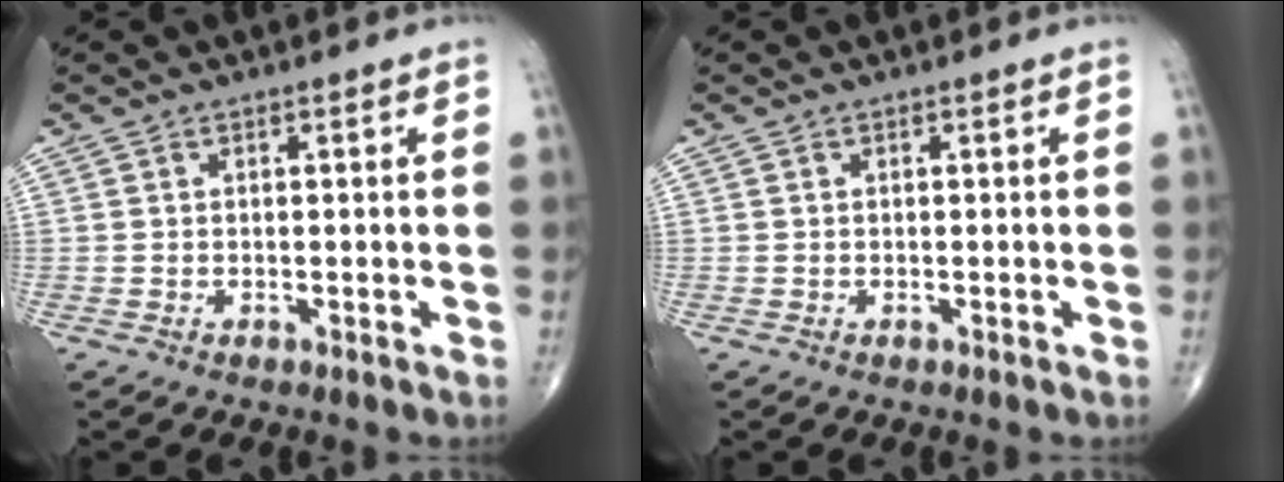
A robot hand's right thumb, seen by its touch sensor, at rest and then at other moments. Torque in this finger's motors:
{"motor_torque": [0.00, 0.00, -0.01, 0.01, 0.00]}